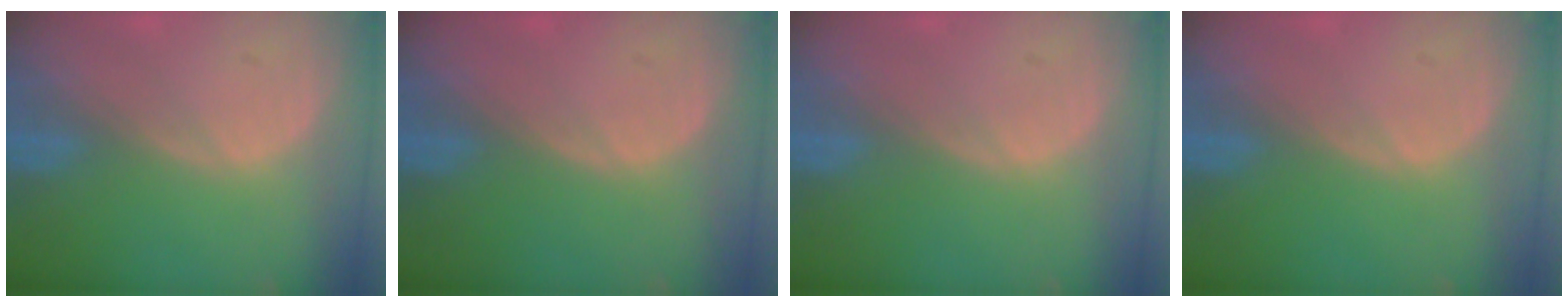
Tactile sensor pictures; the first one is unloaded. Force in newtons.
{"total": 0.0}
{"total": 0.0}
{"total": 0.0}